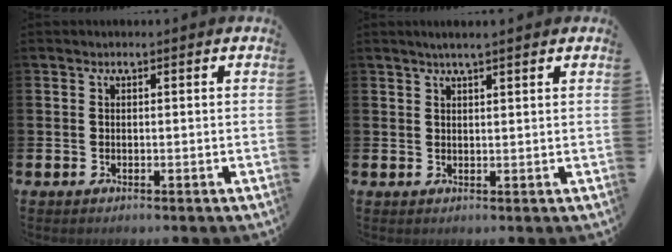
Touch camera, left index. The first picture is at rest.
{"total": 2.4, "force": [2.1, 0.1, 1.3], "torque": [-0.025, 0.001, 0.036]}